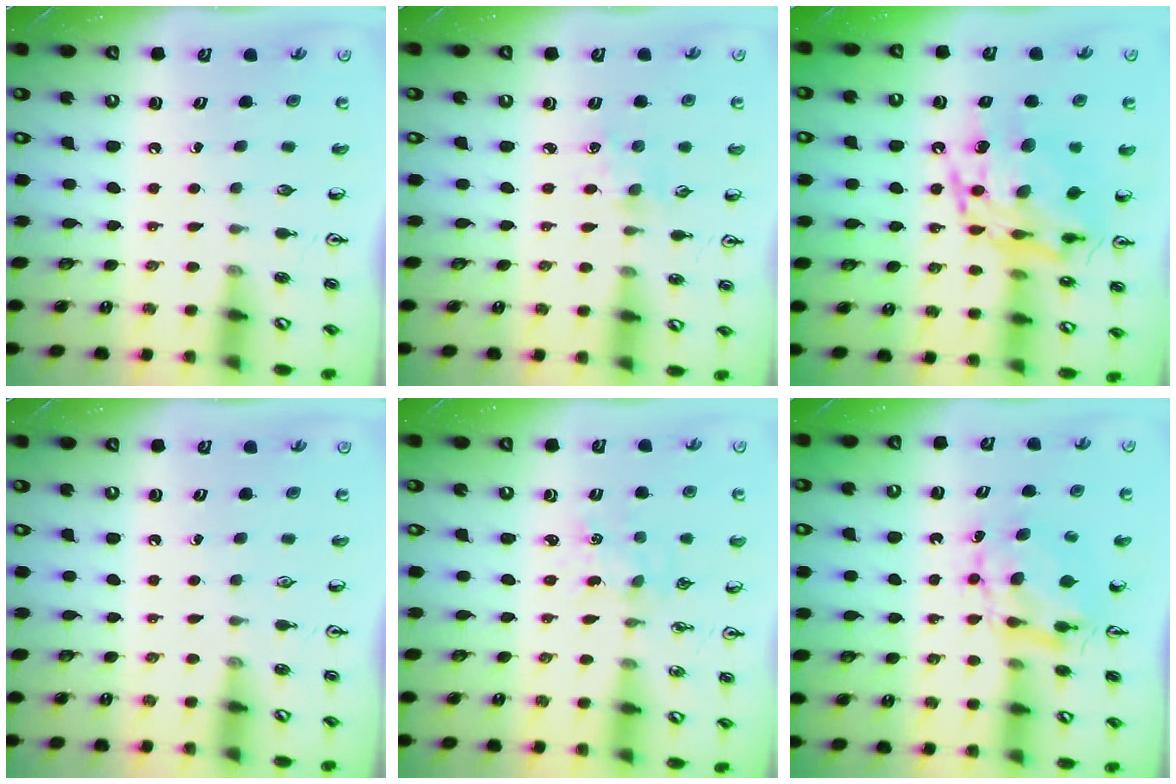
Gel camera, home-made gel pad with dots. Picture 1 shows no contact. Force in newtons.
{"total": 2.1, "press": 2.0, "slide": 0.4}
{"total": 17.5, "press": 17.5, "slide": 1.4}
{"total": 0.0}
{"total": 2.2, "press": 2.2, "slide": 0.3}
{"total": 6.6, "press": 6.6, "slide": 0.5}